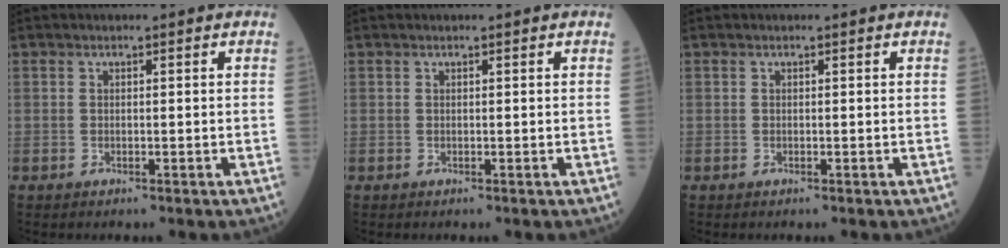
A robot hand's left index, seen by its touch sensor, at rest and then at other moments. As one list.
[{"total": 0.0}, {"total": 0.0}]